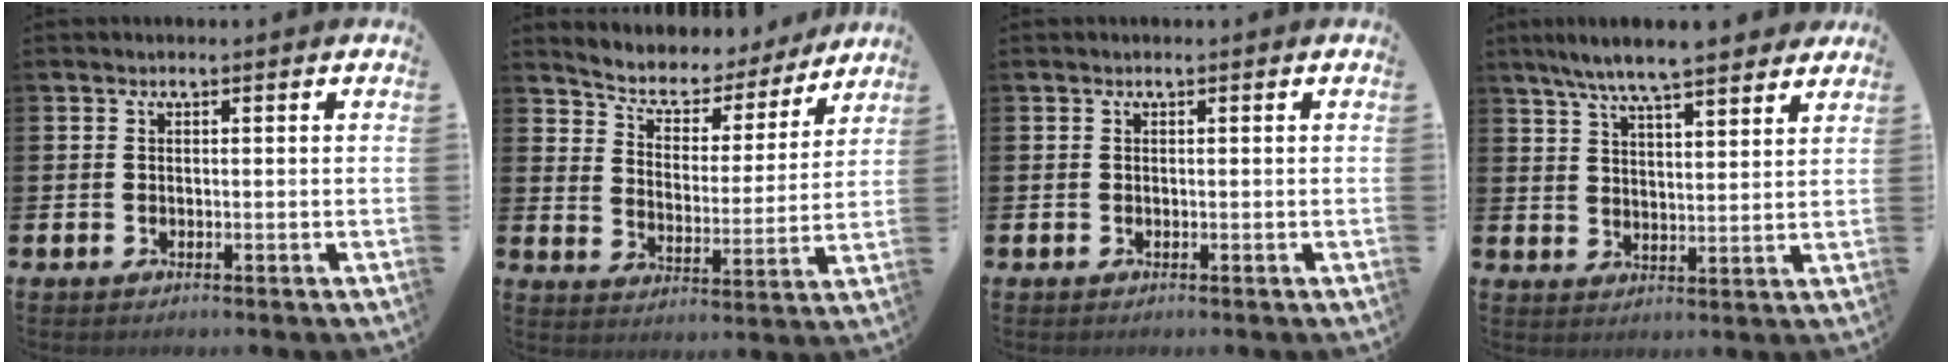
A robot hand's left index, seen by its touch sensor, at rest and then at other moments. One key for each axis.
{"total": 5.7, "fx": 5.2, "fy": 2.2, "fz": 0.8, "tx": -0.041, "ty": -0.045, "tz": 0.084}
{"total": 0.0}
{"total": 7.7, "fx": 7.2, "fy": 0.8, "fz": 2.9, "tx": -0.072, "ty": -0.030, "tz": 0.128}